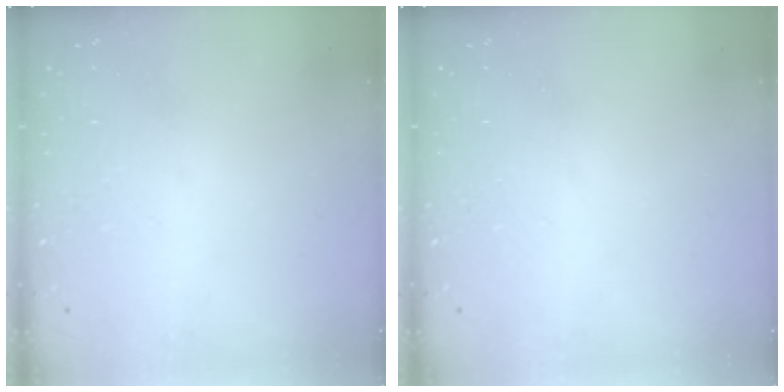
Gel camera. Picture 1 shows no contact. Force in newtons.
{"total": 0.0}